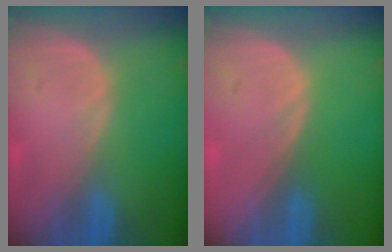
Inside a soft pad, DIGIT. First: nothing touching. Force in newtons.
{"total": 0.0}